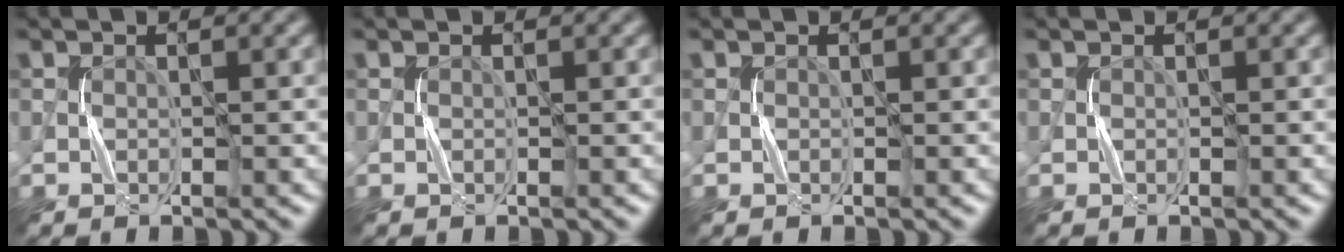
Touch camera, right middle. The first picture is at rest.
{"total": 0.0}
{"total": 0.0}
{"total": 0.0}